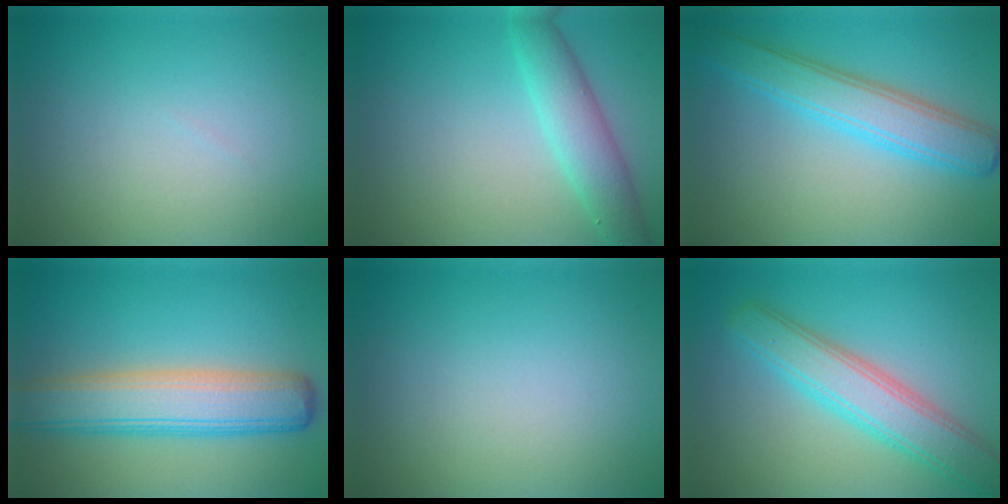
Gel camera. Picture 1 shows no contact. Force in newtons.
{"total": 4.0, "press": 4.0, "slide": 0.4}
{"total": 4.9, "press": 4.9, "slide": 0.2}
{"total": 7.3, "press": 7.3, "slide": 0.4}
{"total": 0.0}
{"total": 5.6, "press": 5.6, "slide": 0.1}